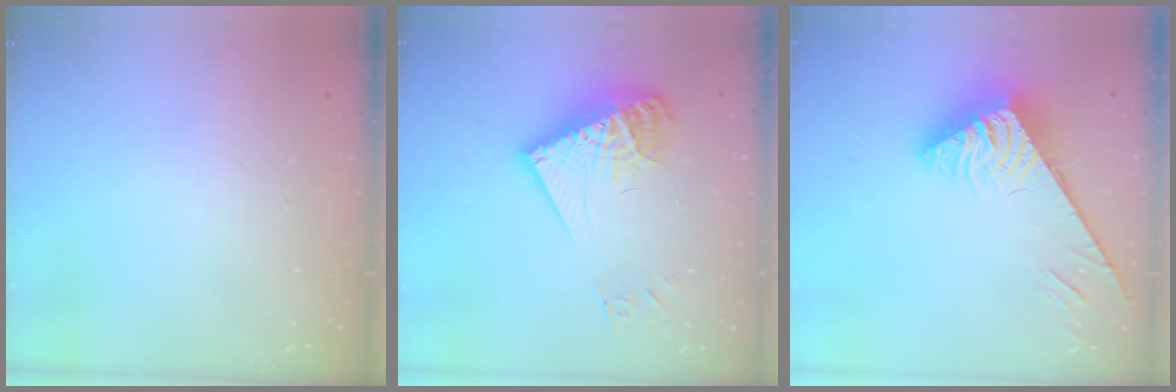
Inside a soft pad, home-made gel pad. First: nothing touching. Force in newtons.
{"total": 16.4, "press": 16.4, "slide": 1.2}
{"total": 6.7, "press": 6.6, "slide": 0.7}